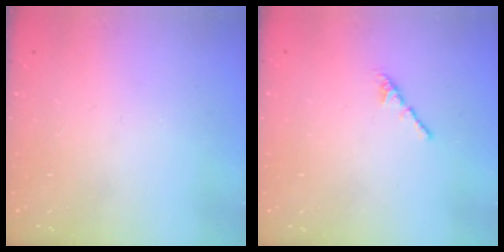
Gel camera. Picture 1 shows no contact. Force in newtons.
{"total": 2.4, "press": 2.3, "slide": 0.8}